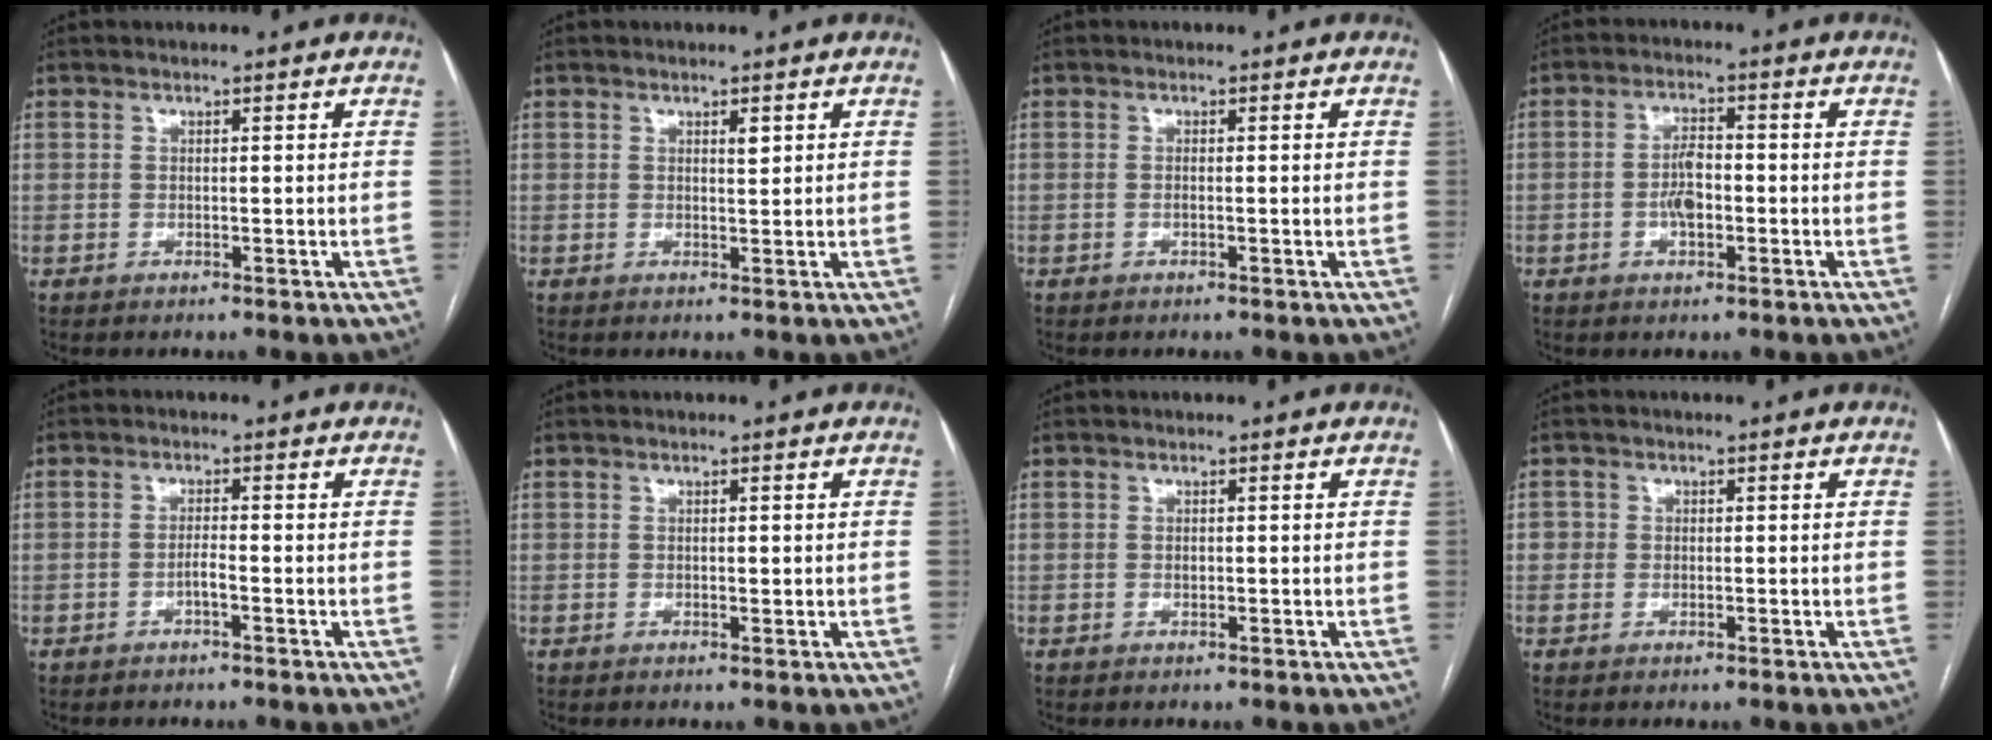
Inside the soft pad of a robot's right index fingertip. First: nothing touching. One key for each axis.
{"total": 1.3, "fx": 0.7, "fy": 0.4, "fz": 1.1, "tx": -0.018, "ty": -0.003, "tz": 0.011}
{"total": 0.8, "fx": -0.1, "fy": 0.1, "fz": 0.8, "tx": -0.019, "ty": -0.002, "tz": -0.001}
{"total": 4.3, "fx": -0.9, "fy": 1.8, "fz": 3.7, "tx": -0.074, "ty": 0.006, "tz": -0.018}
{"total": 1.5, "fx": -0.7, "fy": 0.1, "fz": 1.3, "tx": -0.024, "ty": 0.002, "tz": -0.014}
{"total": 0.8, "fx": 0.0, "fy": 0.3, "fz": 0.7, "tx": -0.011, "ty": -0.001, "tz": 0.002}
{"total": 0.5, "fx": 0.0, "fy": 0.4, "fz": 0.4, "tx": -0.006, "ty": 0.001, "tz": -0.001}
{"total": 1.7, "fx": 0.0, "fy": 1.7, "fz": 0.4, "tx": 0.003, "ty": 0.006, "tz": -0.001}